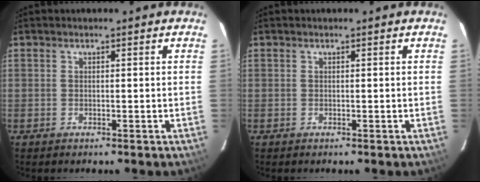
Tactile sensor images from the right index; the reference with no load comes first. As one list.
[{"total": 0.0}]